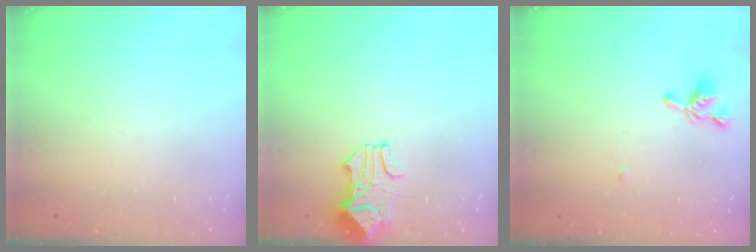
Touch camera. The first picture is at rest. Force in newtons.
{"total": 1.8, "press": 1.4, "slide": 1.0}
{"total": 5.2, "press": 5.2, "slide": 0.8}